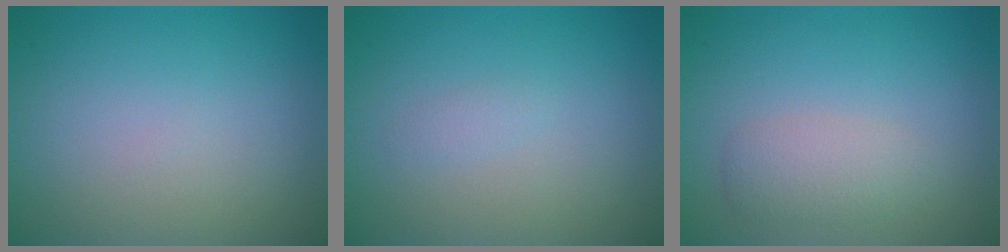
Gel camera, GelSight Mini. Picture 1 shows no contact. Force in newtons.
{"total": 0.6, "press": 0.6, "slide": 0.0}
{"total": 2.3, "press": 2.3, "slide": 0.1}